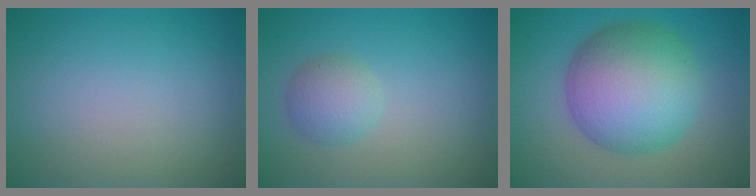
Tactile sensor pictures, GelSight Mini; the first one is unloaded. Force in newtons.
{"total": 2.6, "press": 2.6, "slide": 0.1}
{"total": 10.5, "press": 10.5, "slide": 0.2}